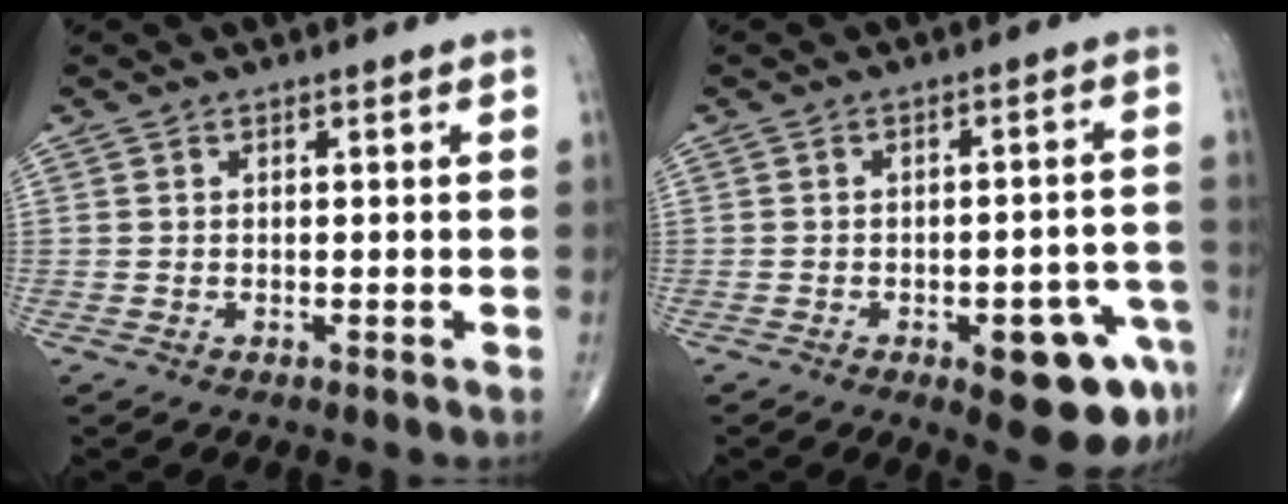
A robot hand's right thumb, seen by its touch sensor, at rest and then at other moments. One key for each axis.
{"total": 11.7, "fx": -5.7, "fy": 4.2, "fz": 9.3, "tx": -0.086, "ty": 0.032, "tz": -0.063}